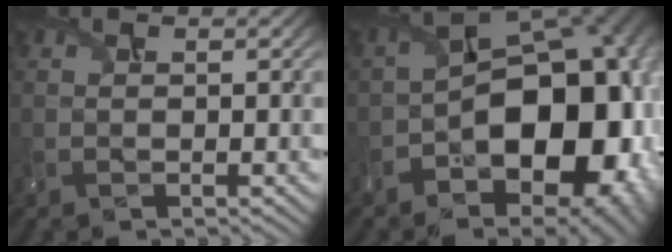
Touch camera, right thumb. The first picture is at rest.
{"total": 17.1, "force": [-5.0, 10.2, 12.9], "torque": [-0.168, -0.031, -0.059]}